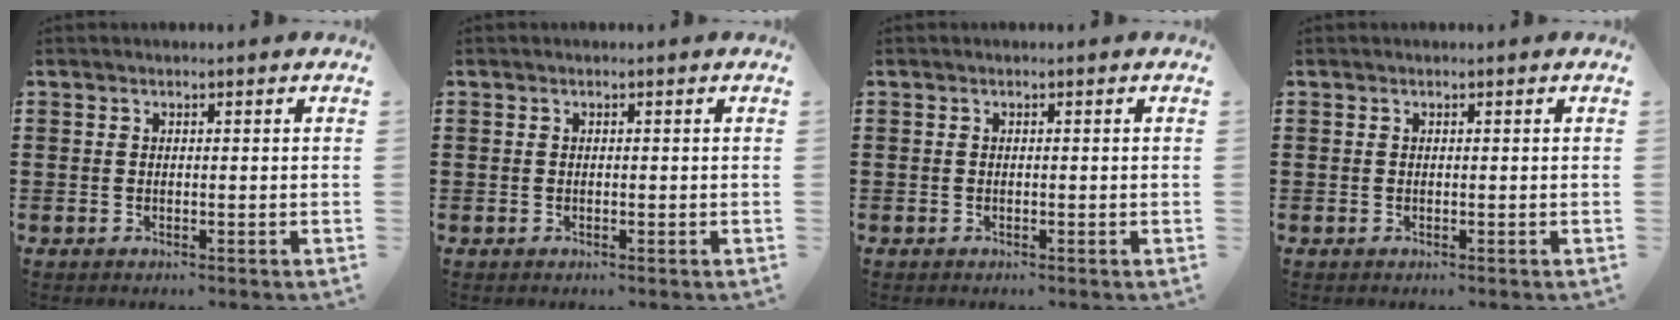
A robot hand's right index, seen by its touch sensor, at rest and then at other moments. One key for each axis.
{"total": 0.0}
{"total": 0.0}
{"total": 0.0}